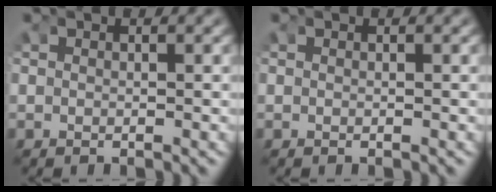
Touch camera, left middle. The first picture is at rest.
{"total": 0.0}